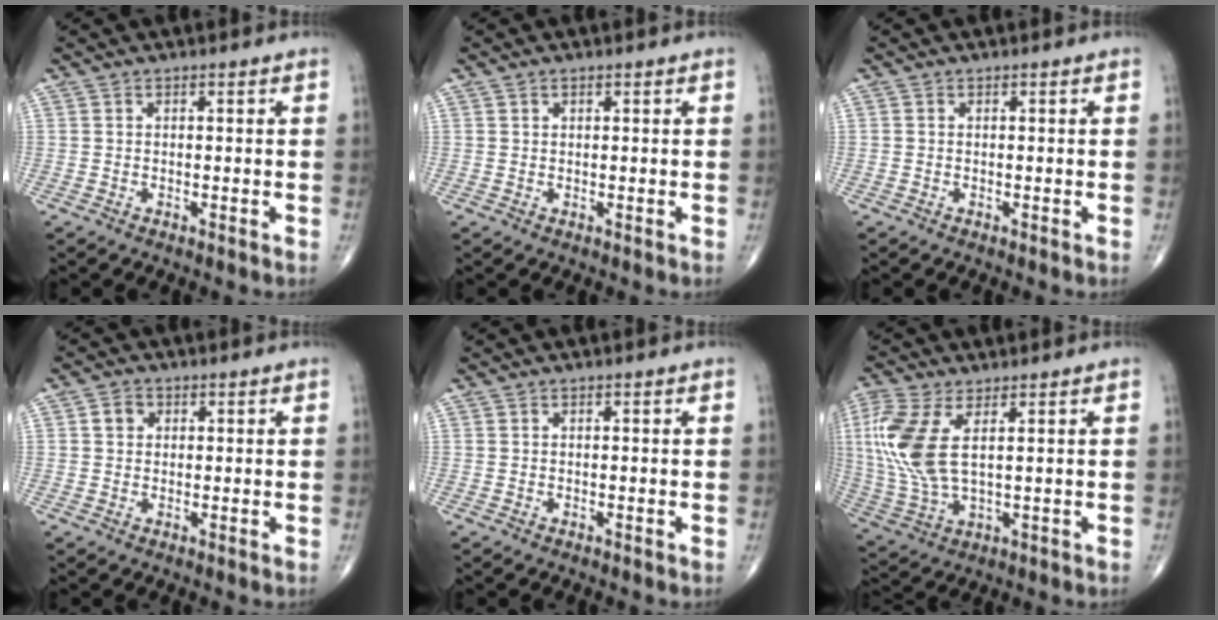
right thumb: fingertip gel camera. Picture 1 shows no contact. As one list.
[{"total": 0.7, "force": [0.4, 0.5, 0.3], "torque": [-0.002, -0.002, 0.006]}, {"total": 0.0}, {"total": 2.5, "force": [0.6, 2.2, 1.1], "torque": [-0.009, 0.002, 0.007]}, {"total": 0.0}, {"total": 13.0, "force": [3.2, 5.7, 11.3], "torque": [-0.283, -0.007, 0.072]}]